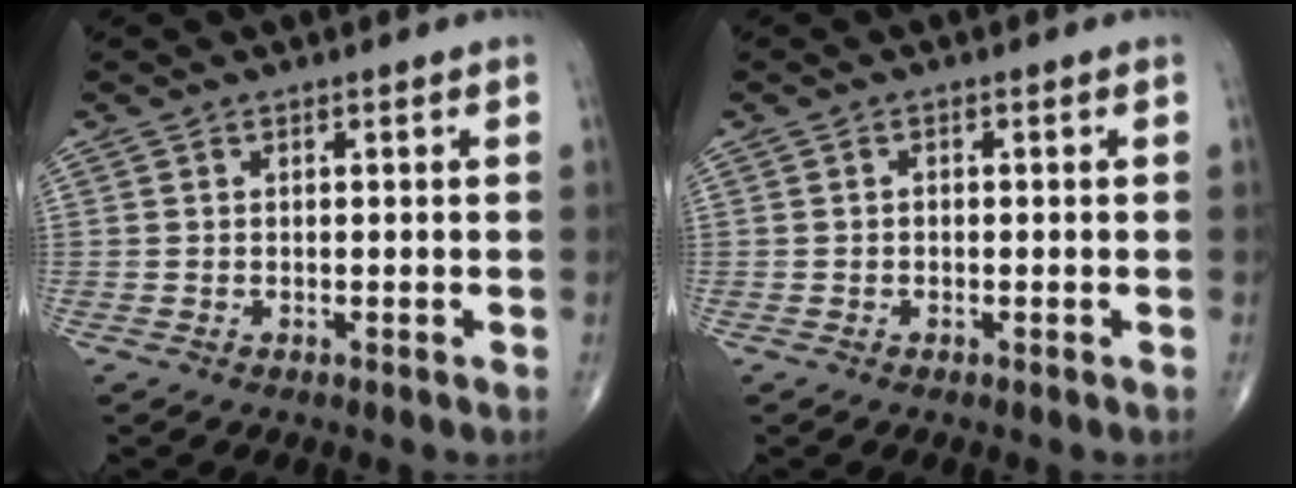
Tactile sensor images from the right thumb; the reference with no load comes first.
{"total": 0.6, "force": [-0.2, 0.4, 0.3], "torque": [-0.001, 0.003, -0.006]}